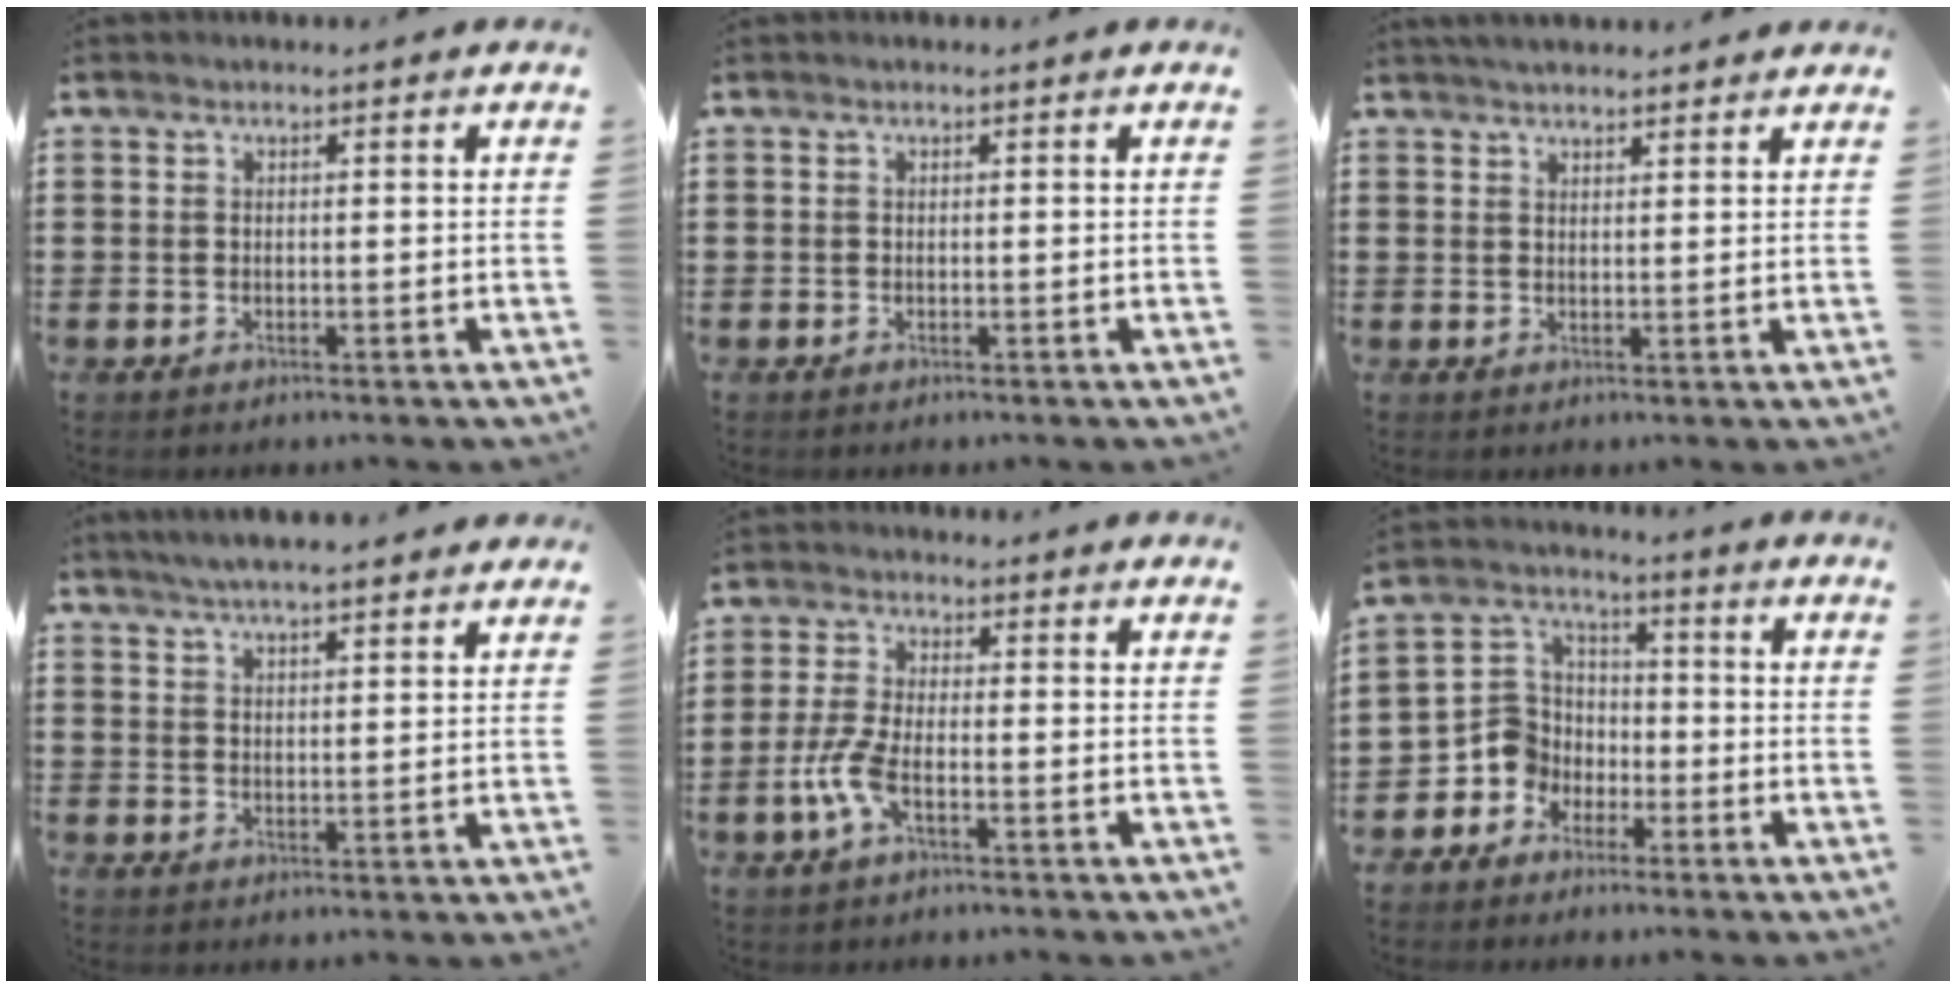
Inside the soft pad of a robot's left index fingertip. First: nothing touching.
{"total": 0.0}
{"total": 2.7, "force": [2.6, 0.2, 0.7], "torque": [-0.018, 0.000, 0.050]}
{"total": 4.1, "force": [3.6, 0.2, 1.8], "torque": [-0.044, -0.003, 0.065]}
{"total": 5.4, "force": [-2.0, 1.8, 4.6], "torque": [-0.120, -0.011, -0.045]}
{"total": 6.5, "force": [-2.9, 5.7, 1.2], "torque": [-0.072, 0.006, -0.066]}